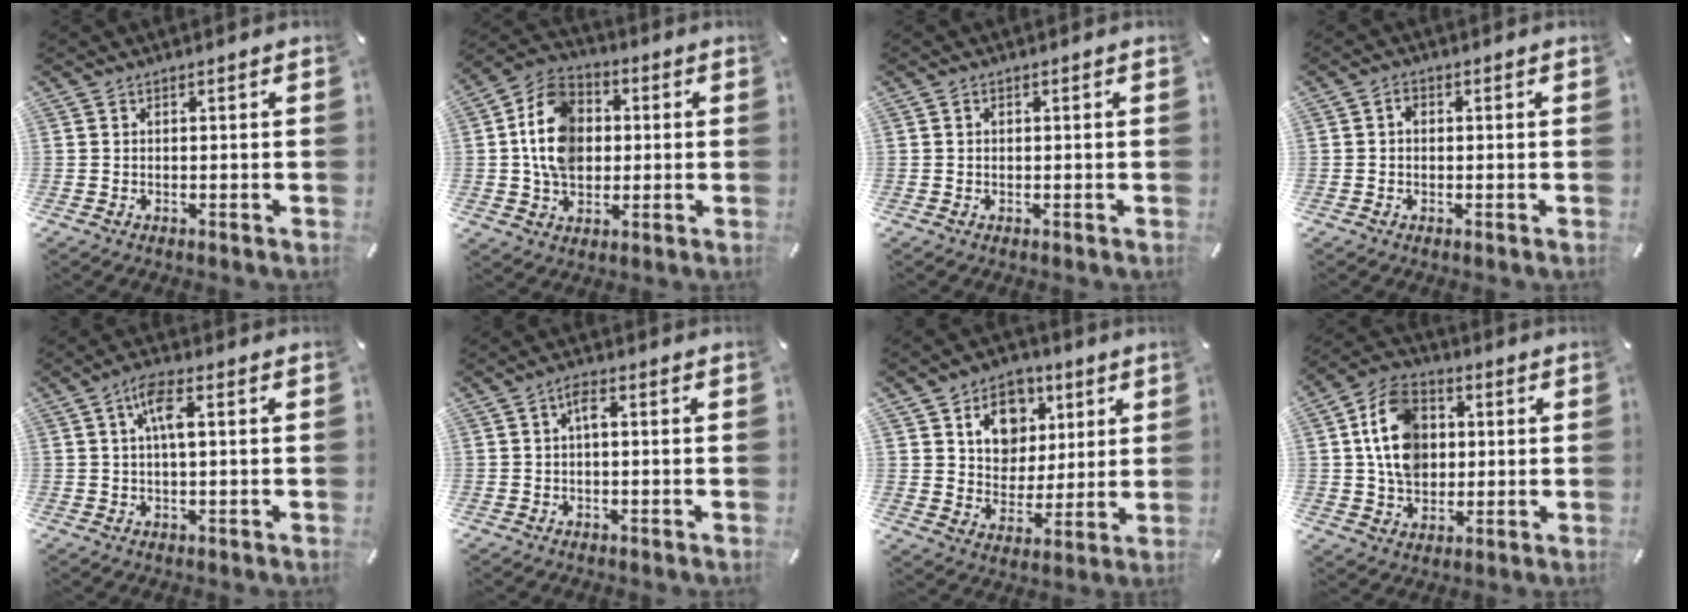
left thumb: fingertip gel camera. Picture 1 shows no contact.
{"total": 12.6, "force": [0.4, 10.2, 7.2], "torque": [-0.146, 0.019, 0.007]}
{"total": 0.7, "force": [0.1, 0.5, 0.4], "torque": [-0.010, 0.004, 0.001]}
{"total": 1.6, "force": [0.0, 1.3, 1.0], "torque": [-0.020, 0.007, -0.001]}
{"total": 5.8, "force": [1.1, 1.8, 5.4], "torque": [-0.099, 0.005, 0.015]}
{"total": 2.8, "force": [0.0, 1.1, 2.6], "torque": [-0.051, 0.011, -0.003]}
{"total": 11.3, "force": [4.8, 9.6, 3.5], "torque": [-0.048, -0.026, 0.087]}
{"total": 12.6, "force": [1.7, 10.2, 7.2], "torque": [-0.136, 0.015, 0.033]}